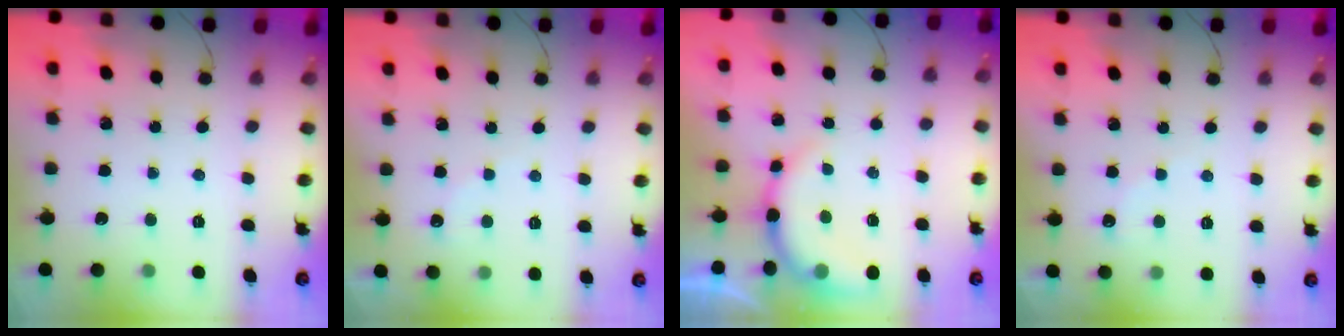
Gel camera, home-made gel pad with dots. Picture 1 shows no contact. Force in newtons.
{"total": 4.2, "press": 4.1, "slide": 1.0}
{"total": 9.6, "press": 9.6, "slide": 1.3}
{"total": 4.2, "press": 4.1, "slide": 1.0}